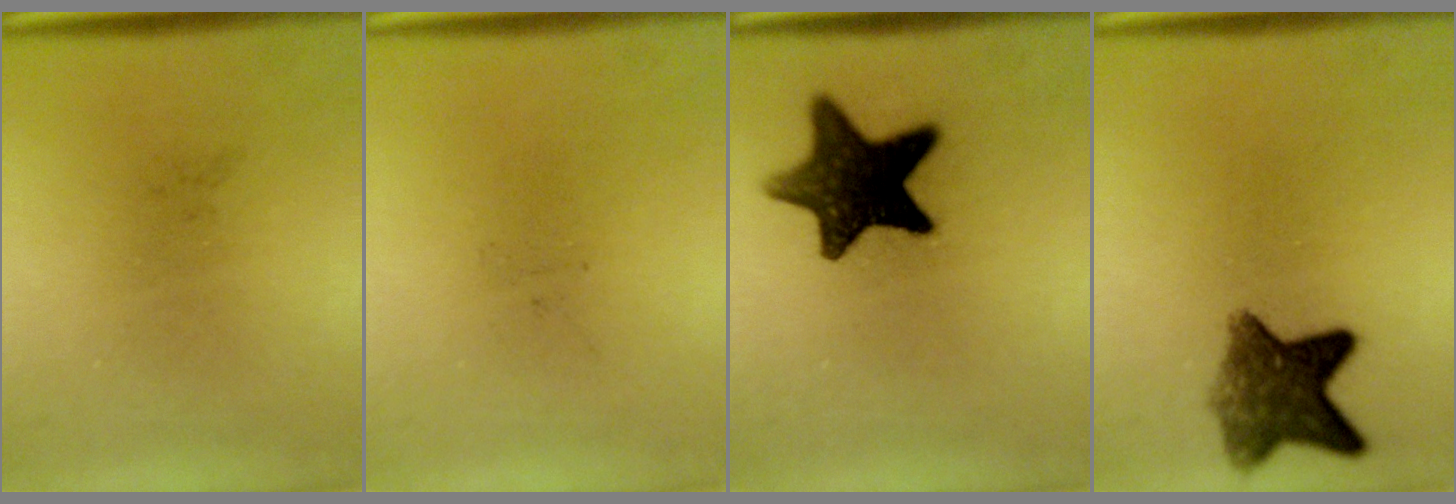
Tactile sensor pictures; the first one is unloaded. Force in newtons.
{"total": 0.0}
{"total": 13.1}
{"total": 7.5}